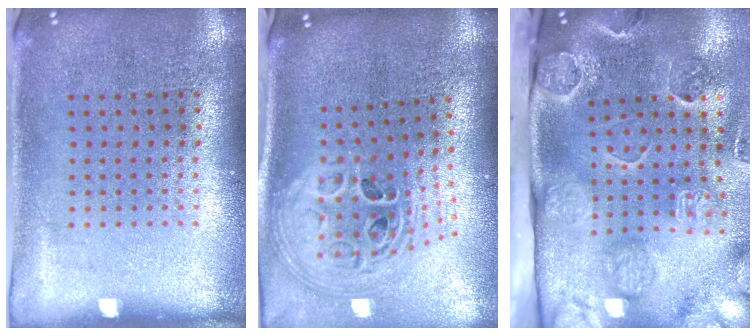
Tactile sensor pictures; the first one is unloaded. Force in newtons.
{"total": 2.9, "press": 2.0, "slide": 2.1}
{"total": 3.7, "press": 3.3, "slide": 1.7}